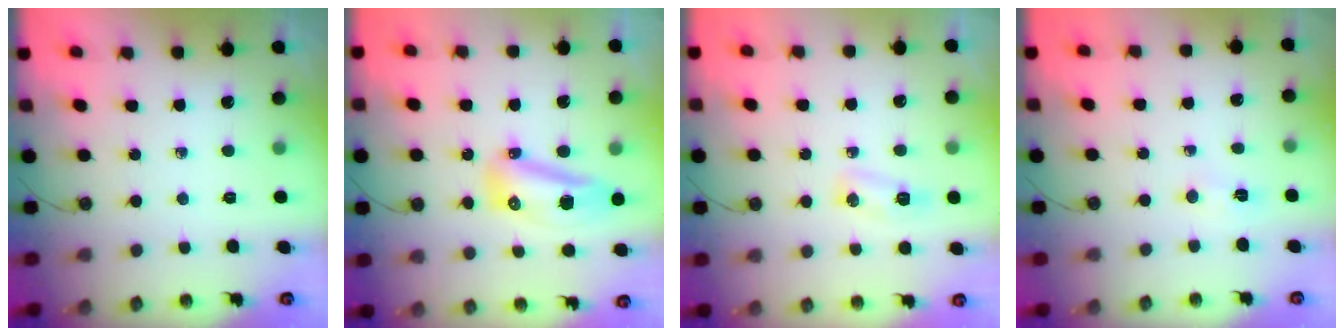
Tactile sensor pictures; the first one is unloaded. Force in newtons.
{"total": 10.0, "press": 9.9, "slide": 1.1}
{"total": 11.4, "press": 6.3, "slide": 9.5}
{"total": 7.0, "press": 2.8, "slide": 6.4}